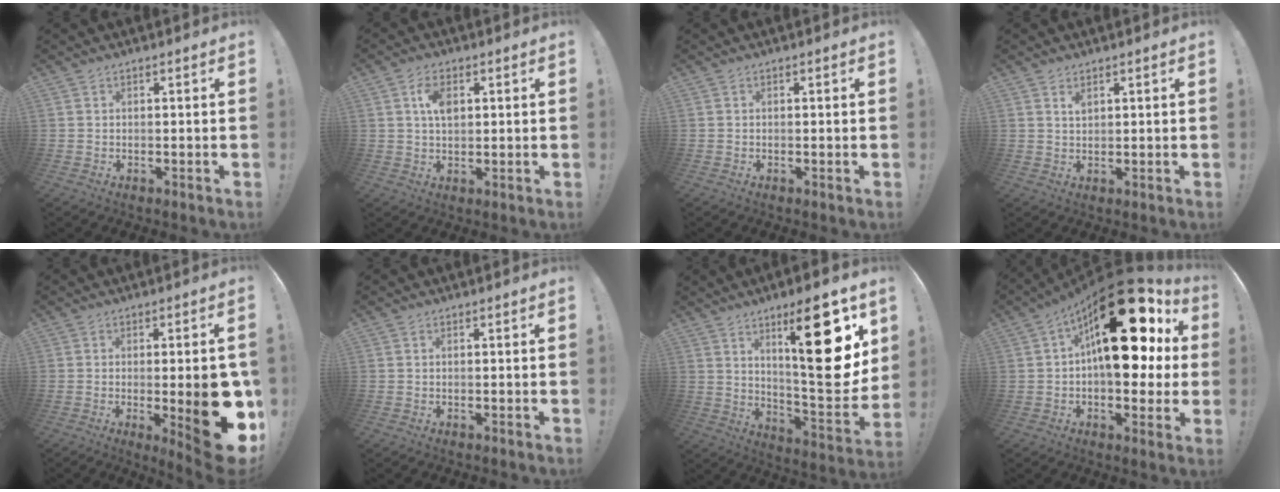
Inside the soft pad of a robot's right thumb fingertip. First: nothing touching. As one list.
[{"total": 6.2, "force": [1.7, 3.6, 4.7], "torque": [-0.072, 0.000, 0.028]}, {"total": 0.0}, {"total": 1.8, "force": [1.2, 0.9, 1.0], "torque": [-0.006, -0.009, 0.019]}, {"total": 16.3, "force": [-2.3, 4.4, 15.5], "torque": [-0.192, -0.001, -0.018]}, {"total": 0.0}, {"total": 23.7, "force": [10.6, 6.1, 20.3], "torque": [-0.278, -0.071, 0.160]}, {"total": 28.4, "force": [7.9, 13.5, 23.7], "torque": [-0.340, -0.034, 0.143]}]